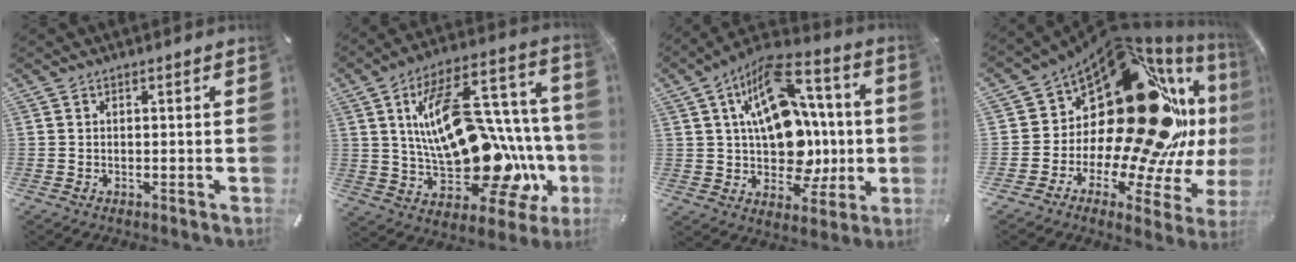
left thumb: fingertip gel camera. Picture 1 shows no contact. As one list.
[{"total": 28.0, "force": [-1.1, 15.4, 23.3], "torque": [-0.382, -0.014, -0.004]}, {"total": 19.9, "force": [3.5, 13.7, 14.0], "torque": [-0.235, -0.027, 0.064]}, {"total": 29.8, "force": [9.1, 16.7, 23.0], "torque": [-0.330, -0.130, 0.198]}]